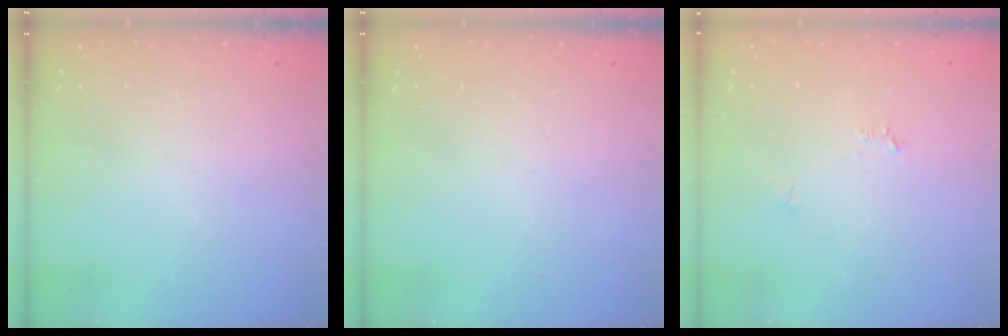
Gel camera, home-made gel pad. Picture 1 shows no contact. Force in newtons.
{"total": 0.0}
{"total": 4.9, "press": 4.9, "slide": 0.5}